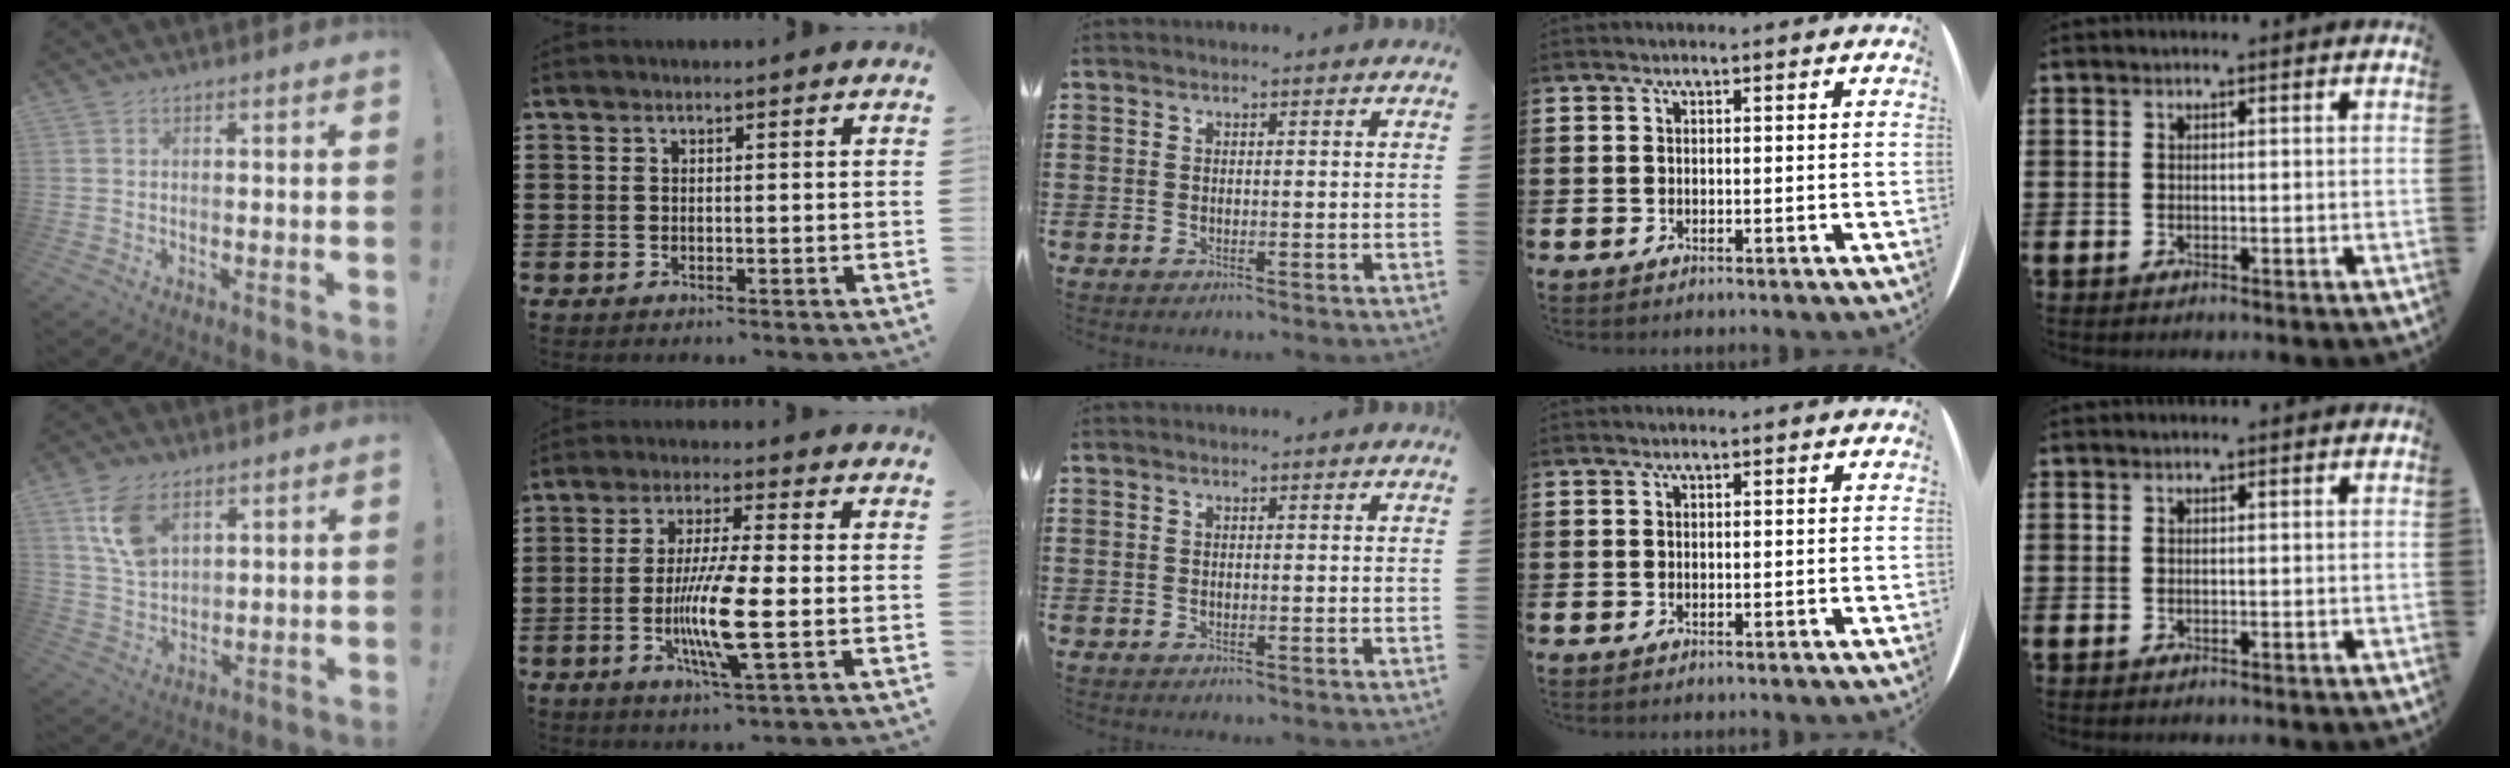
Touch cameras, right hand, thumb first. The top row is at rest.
{"thumb": {"total": 10.3, "force": [5.6, 6.0, 6.3], "torque": [-0.118, -0.015, 0.107]}, "index": {"total": 10.3, "force": [-2.3, 1.4, 9.9], "torque": [-0.199, -0.019, -0.045]}}